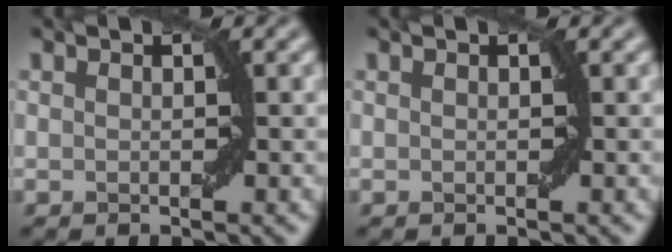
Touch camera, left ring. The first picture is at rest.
{"total": 0.0}